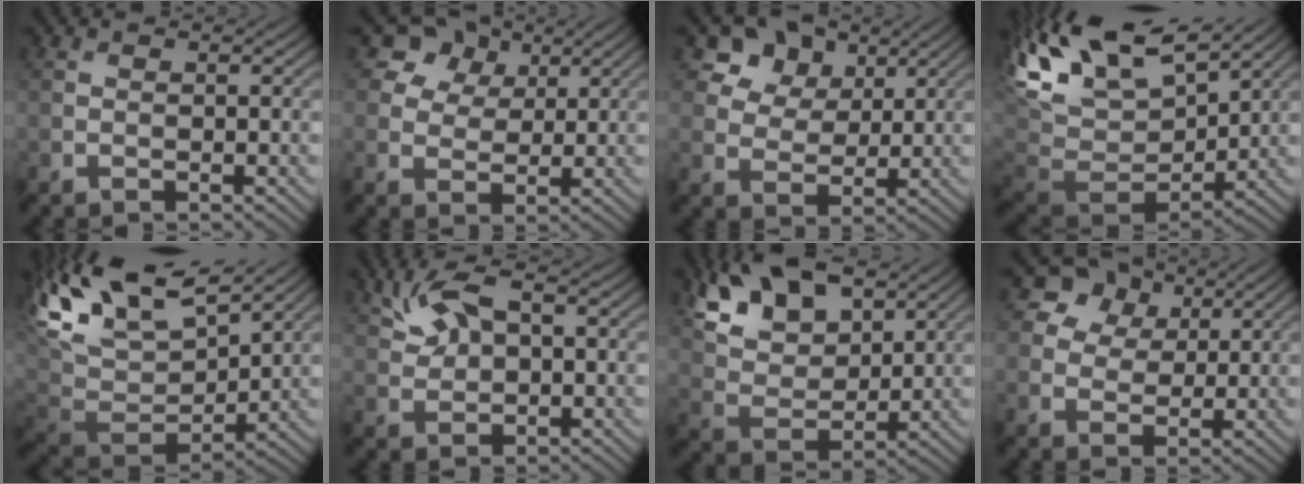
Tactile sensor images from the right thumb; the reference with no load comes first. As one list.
[{"total": 6.8, "force": [3.9, 4.9, 2.6], "torque": [-0.072, -0.003, 0.073]}, {"total": 8.2, "force": [4.9, 5.7, 3.2], "torque": [-0.084, -0.014, 0.103]}, {"total": 17.1, "force": [7.4, 9.1, 12.5], "torque": [-0.262, 0.011, 0.164]}, {"total": 17.6, "force": [9.2, 8.5, 12.3], "torque": [-0.275, 0.023, 0.175]}, {"total": 5.9, "force": [2.1, 3.3, 4.4], "torque": [-0.097, 0.011, 0.035]}, {"total": 12.9, "force": [8.3, 6.3, 7.7], "torque": [-0.178, 0.015, 0.137]}, {"total": 8.1, "force": [4.5, 6.0, 3.0], "torque": [-0.087, 0.006, 0.081]}]